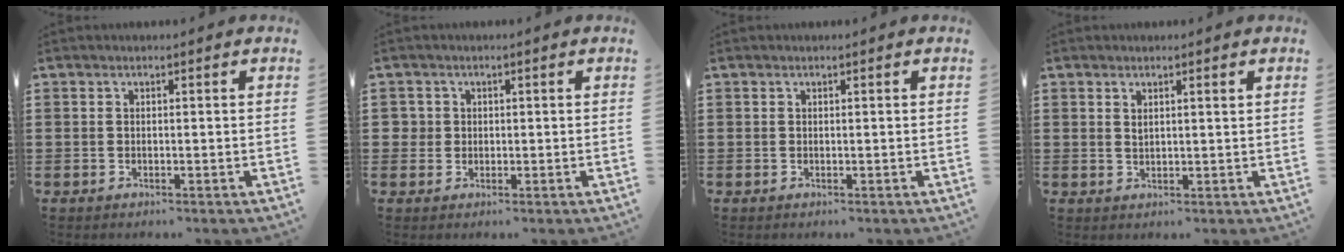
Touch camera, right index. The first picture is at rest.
{"total": 2.0, "force": [0.3, 1.9, 0.4], "torque": [-0.016, 0.009, 0.004]}
{"total": 0.0}
{"total": 1.4, "force": [0.8, 0.4, 1.1], "torque": [-0.023, 0.002, 0.015]}